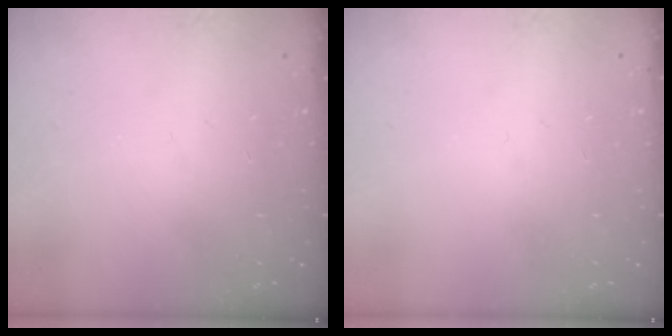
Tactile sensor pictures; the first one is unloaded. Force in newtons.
{"total": 0.0}